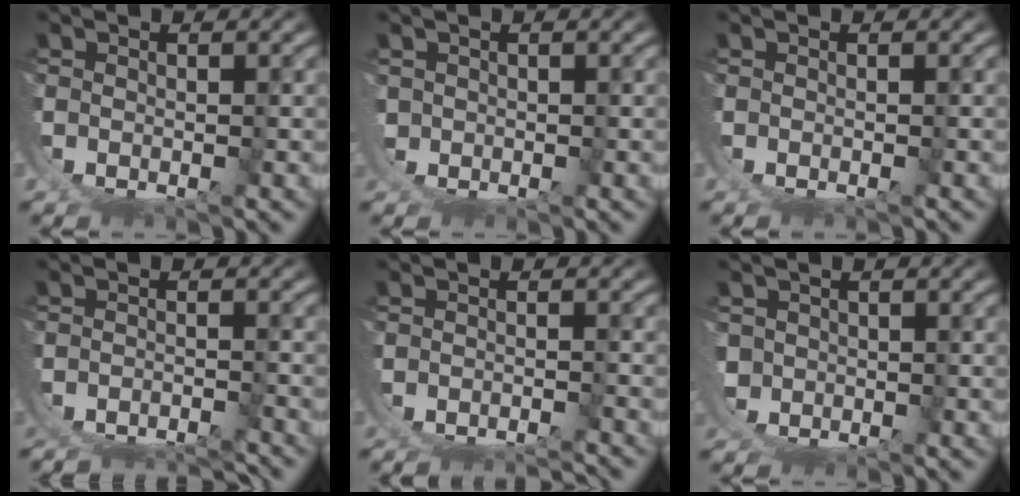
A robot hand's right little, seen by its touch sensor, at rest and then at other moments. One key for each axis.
{"total": 2.1, "fx": -0.6, "fy": 1.9, "fz": 0.8, "tx": -0.035, "ty": -0.025, "tz": 0.000}
{"total": 0.5, "fx": -0.5, "fy": -0.1, "fz": -0.1, "tx": 0.003, "ty": 0.000, "tz": -0.007}
{"total": 7.2, "fx": -6.3, "fy": 2.5, "fz": 2.4, "tx": -0.044, "ty": -0.030, "tz": -0.086}
{"total": 5.0, "fx": -4.6, "fy": 1.7, "fz": 1.3, "tx": -0.026, "ty": -0.014, "tz": -0.065}
{"total": 3.7, "fx": -0.8, "fy": 3.3, "fz": 1.3, "tx": -0.050, "ty": -0.031, "tz": -0.005}